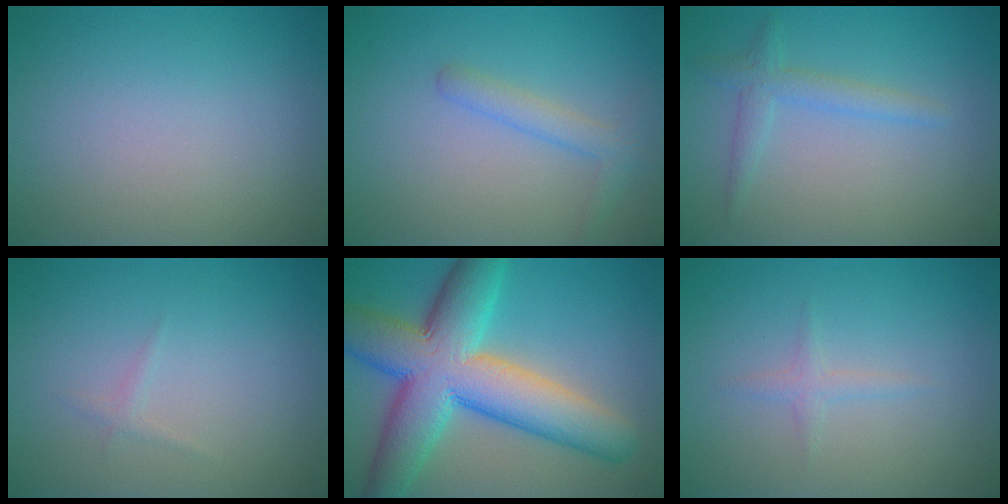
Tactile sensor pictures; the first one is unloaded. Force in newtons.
{"total": 2.0, "press": 1.9, "slide": 0.1}
{"total": 2.0, "press": 2.0, "slide": 0.1}
{"total": 0.6, "press": 0.6, "slide": 0.0}
{"total": 12.2, "press": 12.2, "slide": 0.5}
{"total": 1.1, "press": 1.1, "slide": 0.1}